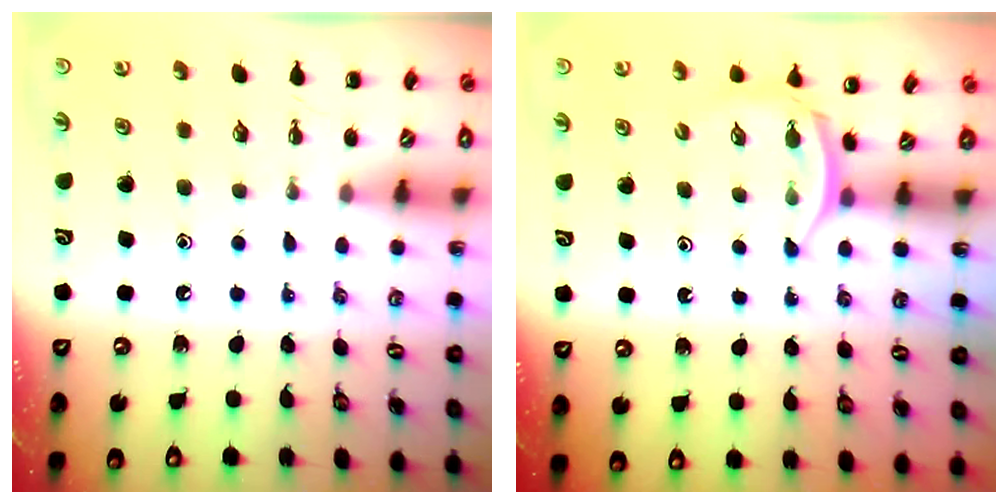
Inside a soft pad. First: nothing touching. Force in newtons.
{"total": 2.3, "press": 2.1, "slide": 0.9}